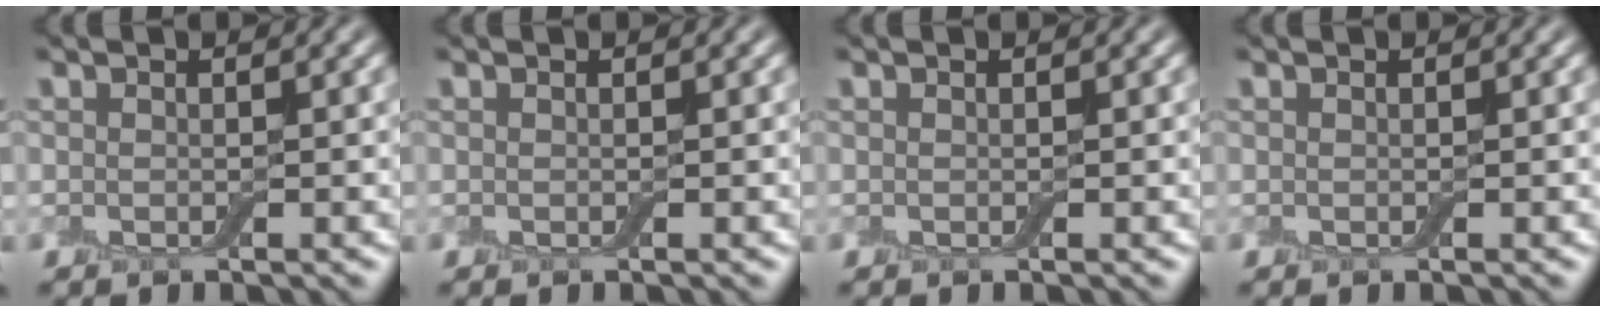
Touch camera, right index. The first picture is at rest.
{"total": 0.0}
{"total": 0.0}
{"total": 0.0}